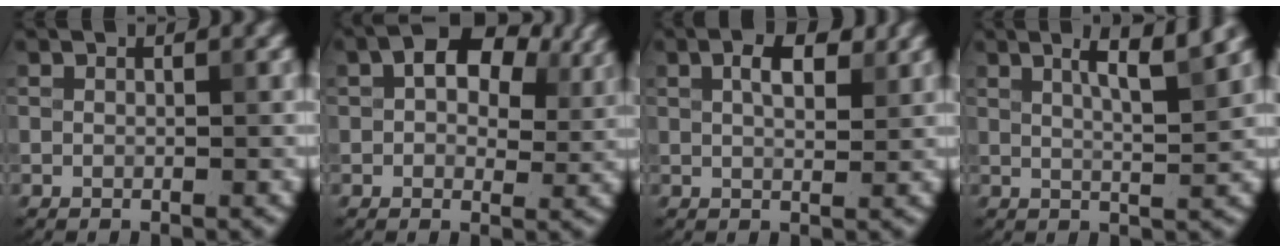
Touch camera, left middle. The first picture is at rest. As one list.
[{"total": 8.2, "force": [3.2, 4.8, 5.9], "torque": [-0.077, 0.009, 0.033]}, {"total": 3.0, "force": [1.2, 1.4, 2.4], "torque": [-0.044, 0.006, 0.022]}, {"total": 4.4, "force": [2.4, 0.7, 3.7], "torque": [-0.049, 0.004, 0.038]}]